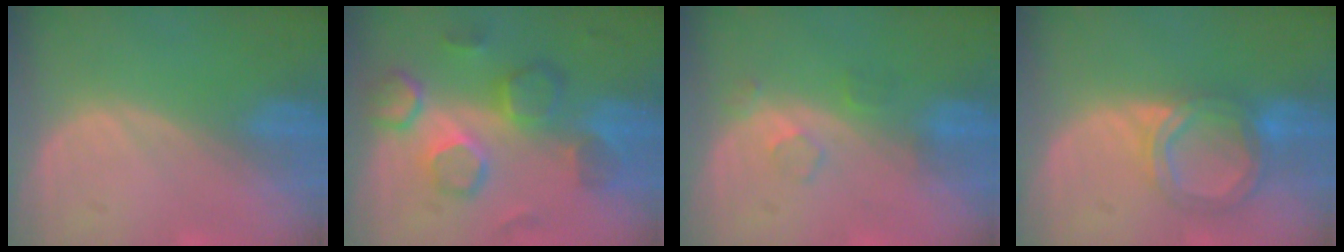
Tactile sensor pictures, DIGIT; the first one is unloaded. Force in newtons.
{"total": 9.4, "press": 8.8, "slide": 3.4}
{"total": 2.5, "press": 2.5, "slide": 0.3}
{"total": 6.5, "press": 5.7, "slide": 3.0}